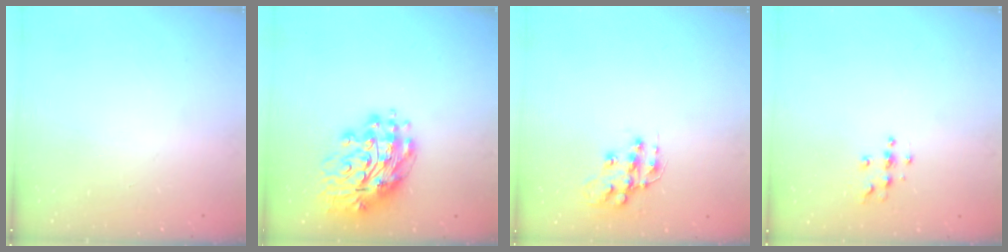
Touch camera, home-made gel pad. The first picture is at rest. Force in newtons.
{"total": 14.3, "press": 14.2, "slide": 1.9}
{"total": 12.7, "press": 12.6, "slide": 0.9}
{"total": 4.0, "press": 4.0, "slide": 0.3}